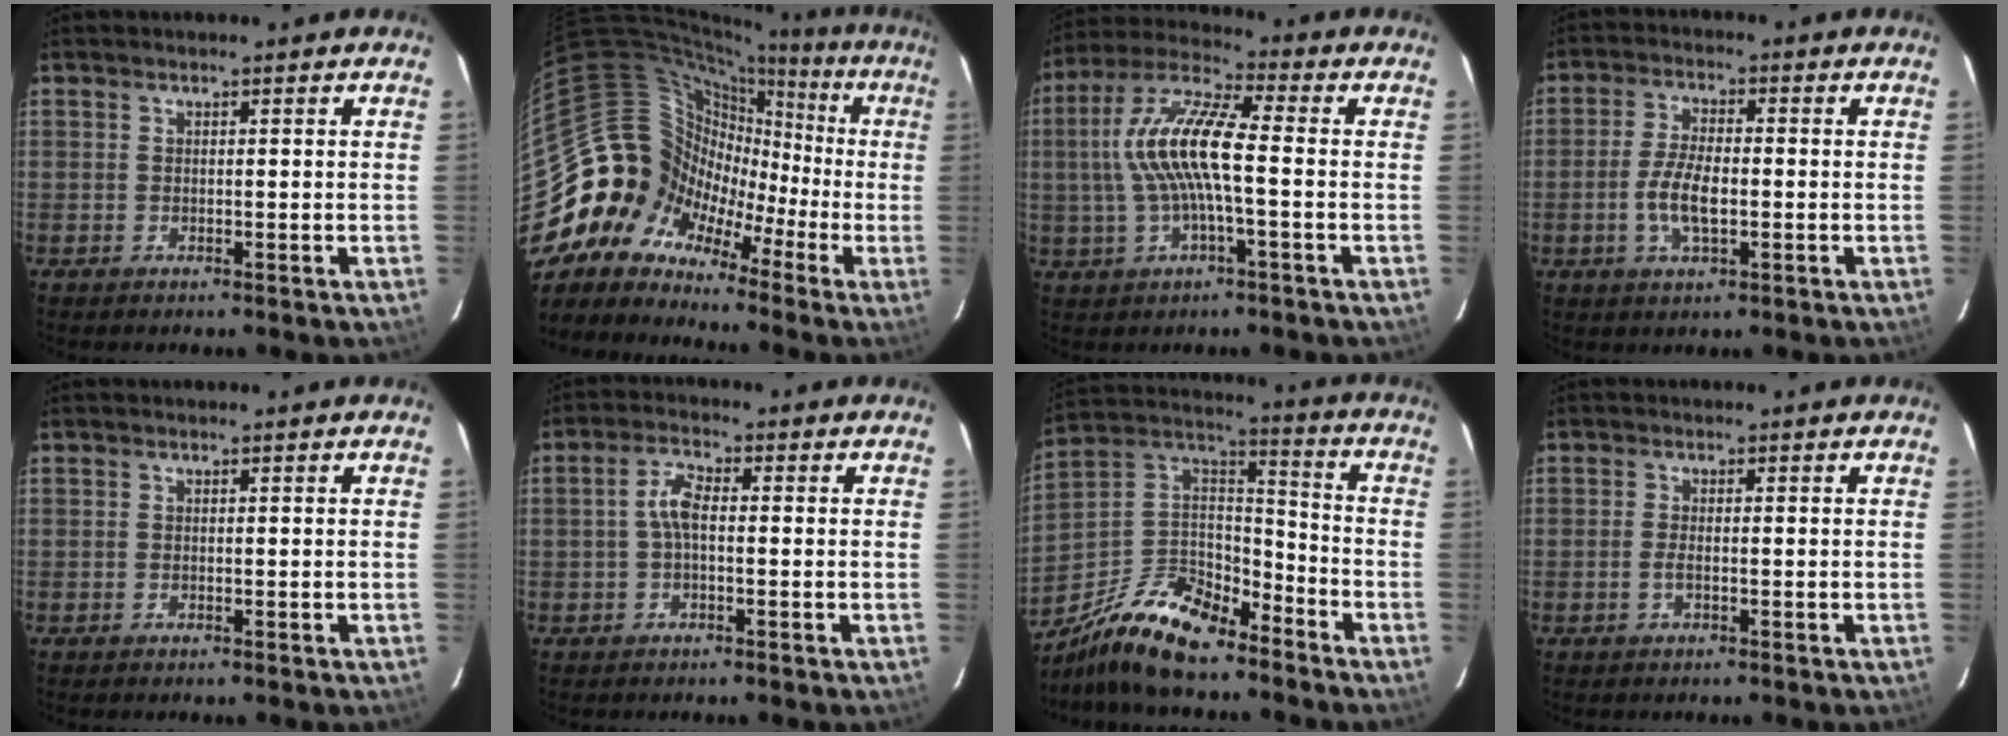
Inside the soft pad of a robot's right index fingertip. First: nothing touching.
{"total": 14.4, "force": [-7.0, 12.0, 3.7], "torque": [-0.087, 0.034, -0.147]}
{"total": 12.9, "force": [-0.4, 2.8, 12.6], "torque": [-0.252, 0.014, -0.011]}
{"total": 7.0, "force": [-1.6, 2.8, 6.2], "torque": [-0.126, -0.001, -0.030]}
{"total": 0.0}
{"total": 3.7, "force": [-0.4, 1.5, 3.4], "torque": [-0.072, 0.013, -0.008]}
{"total": 17.3, "force": [-13.6, 6.0, 8.9], "torque": [-0.200, 0.009, -0.253]}
{"total": 1.7, "force": [-0.6, 0.5, 1.5], "torque": [-0.034, -0.001, -0.011]}